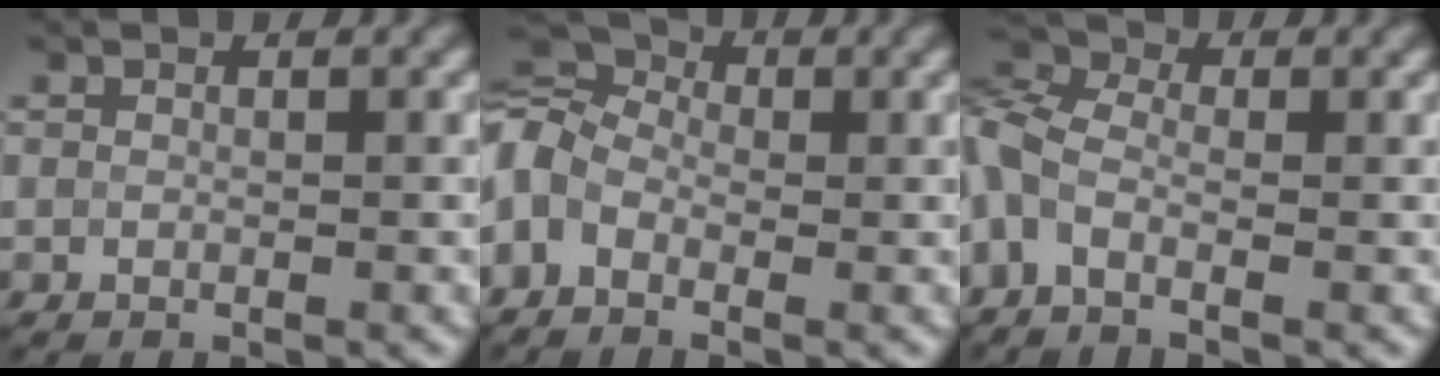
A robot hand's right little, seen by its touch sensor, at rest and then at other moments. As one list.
[{"total": 8.5, "force": [0.1, 6.2, 5.8], "torque": [-0.128, 0.031, -0.025]}, {"total": 4.6, "force": [-1.4, 2.5, 3.6], "torque": [-0.092, 0.005, -0.049]}]